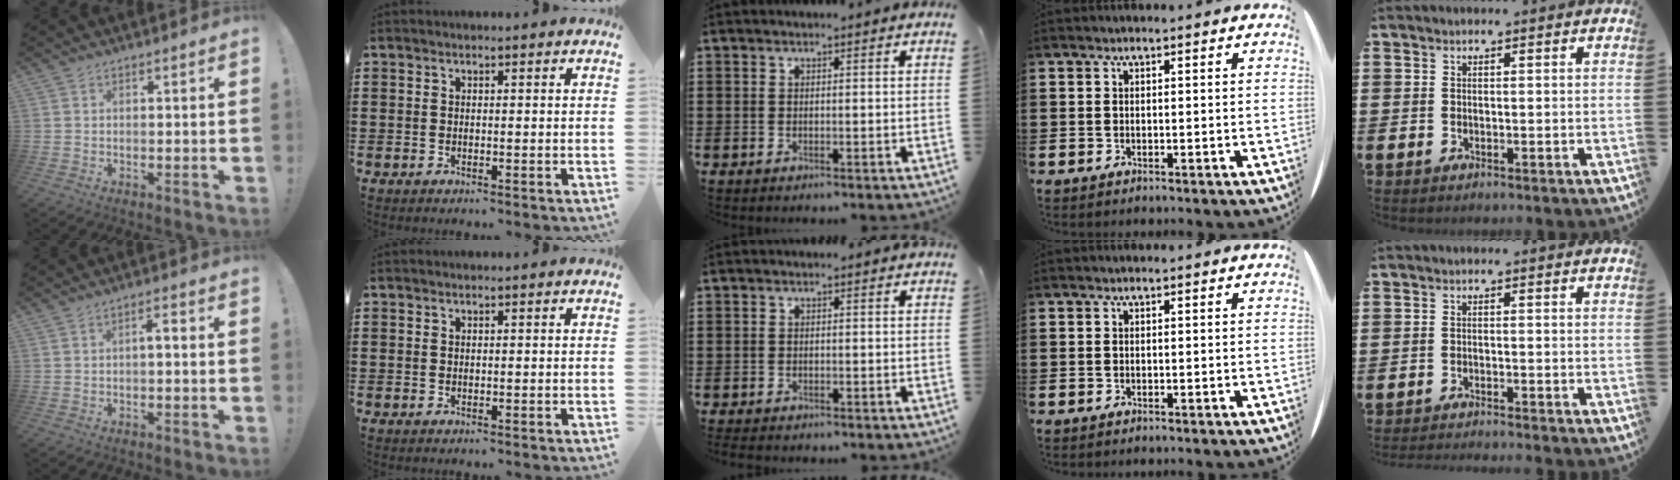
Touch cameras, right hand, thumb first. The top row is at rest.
{"thumb": {"total": 2.7, "force": [-0.8, 0.5, 2.5], "torque": [-0.051, 0.012, -0.018]}, "middle": {"total": 0.8, "force": [-0.8, 0.1, 0.0], "torque": [-0.004, -0.001, -0.017]}, "little": {"total": 1.1, "force": [-1.1, -0.2, 0.0], "torque": [0.001, 0.003, -0.022]}}